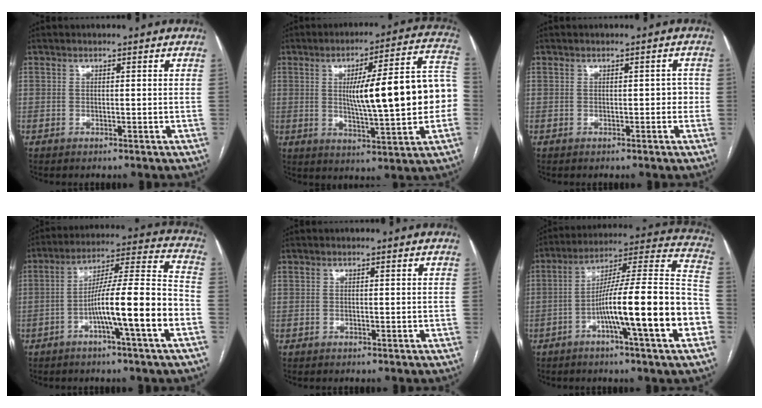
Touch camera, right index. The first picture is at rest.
{"total": 18.6, "force": [0.1, 2.4, 18.4], "torque": [-0.250, 0.032, 0.005]}
{"total": 1.6, "force": [-0.3, 0.9, 1.3], "torque": [-0.008, 0.012, -0.003]}
{"total": 14.4, "force": [-4.9, -0.2, 13.5], "torque": [-0.221, 0.015, -0.083]}
{"total": 0.0}
{"total": 20.2, "force": [-6.5, 0.5, 19.2], "torque": [-0.263, 0.016, -0.103]}